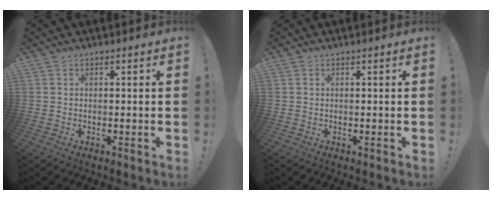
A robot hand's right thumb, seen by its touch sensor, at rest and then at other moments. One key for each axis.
{"total": 0.0}